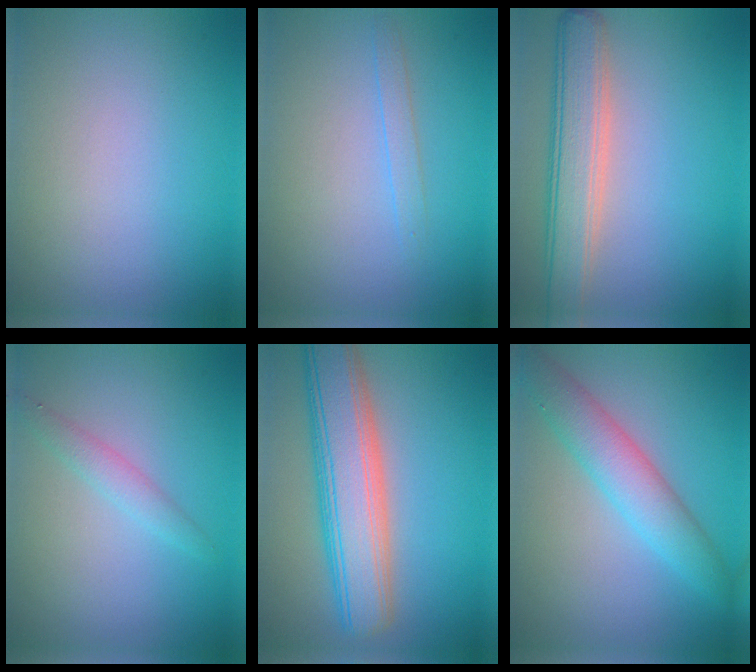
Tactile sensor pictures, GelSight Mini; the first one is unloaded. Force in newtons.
{"total": 1.1, "press": 1.1, "slide": 0.2}
{"total": 5.3, "press": 5.3, "slide": 0.4}
{"total": 1.6, "press": 1.6, "slide": 0.0}
{"total": 8.6, "press": 8.6, "slide": 0.6}
{"total": 4.7, "press": 4.7, "slide": 0.0}